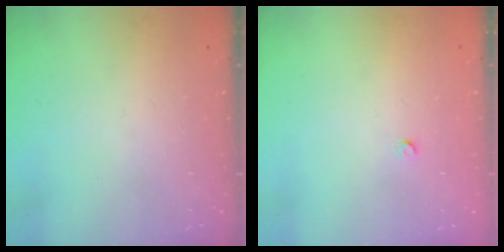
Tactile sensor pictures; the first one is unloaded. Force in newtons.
{"total": 2.4, "press": 2.4, "slide": 0.3}